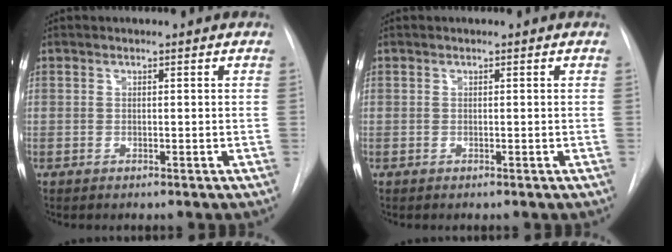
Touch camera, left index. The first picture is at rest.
{"total": 0.0}